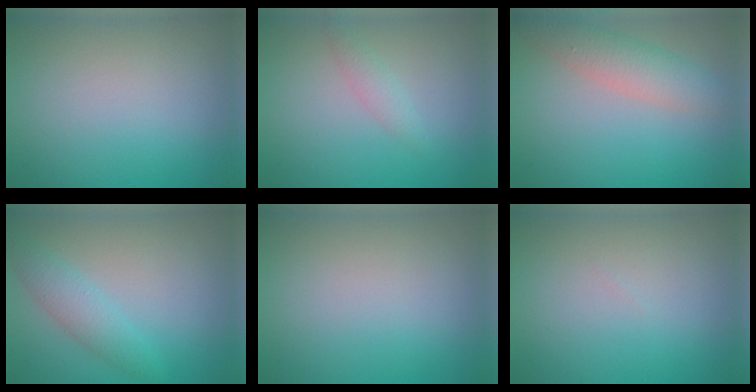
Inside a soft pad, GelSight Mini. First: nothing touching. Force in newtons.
{"total": 1.3, "press": 1.3, "slide": 0.1}
{"total": 3.7, "press": 3.7, "slide": 0.2}
{"total": 2.6, "press": 2.6, "slide": 0.0}
{"total": 0.0}
{"total": 0.0}